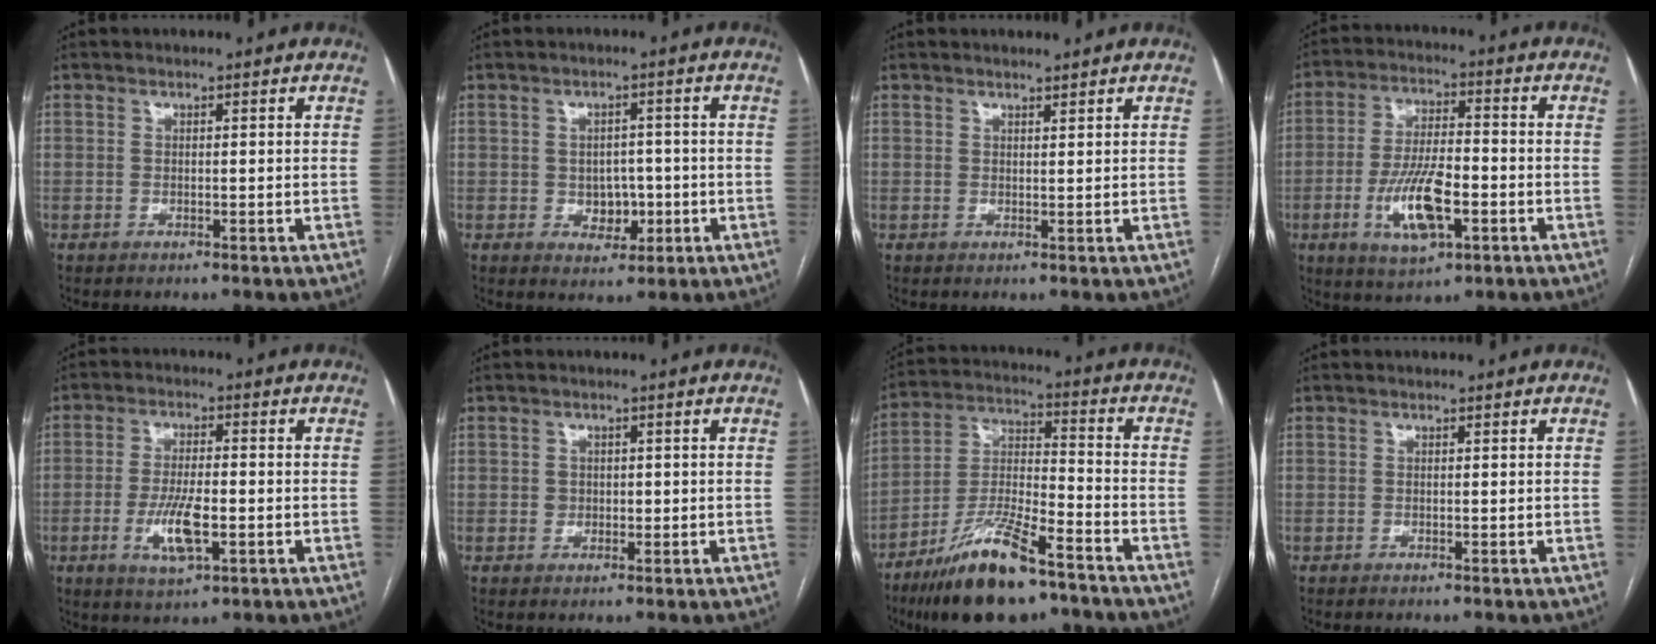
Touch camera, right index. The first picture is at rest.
{"total": 4.3, "force": [-0.8, 3.3, 2.6], "torque": [-0.028, 0.008, -0.002]}
{"total": 1.2, "force": [1.2, 0.0, 0.4], "torque": [-0.007, 0.001, 0.021]}
{"total": 11.1, "force": [-3.6, 3.6, 9.9], "torque": [-0.194, -0.002, -0.059]}
{"total": 7.5, "force": [-2.1, 2.0, 6.9], "torque": [-0.136, -0.006, -0.034]}
{"total": 1.8, "force": [0.1, 1.6, 0.7], "torque": [-0.009, 0.004, 0.003]}
{"total": 16.2, "force": [-10.9, 3.8, 11.3], "torque": [-0.227, -0.013, -0.193]}
{"total": 0.0}